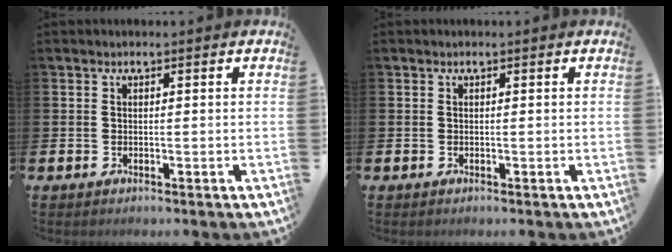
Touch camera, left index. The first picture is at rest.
{"total": 0.0}